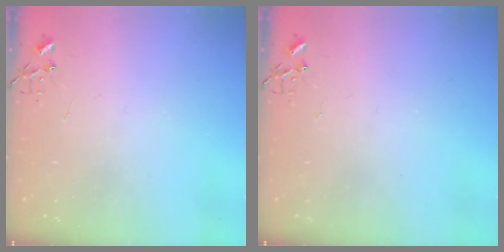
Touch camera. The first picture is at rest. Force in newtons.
{"total": 0.0}